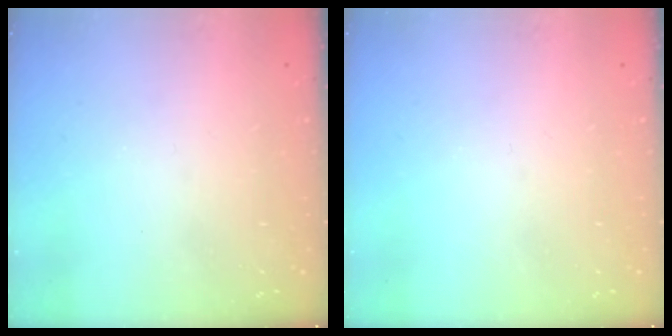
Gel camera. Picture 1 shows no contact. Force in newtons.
{"total": 0.0}